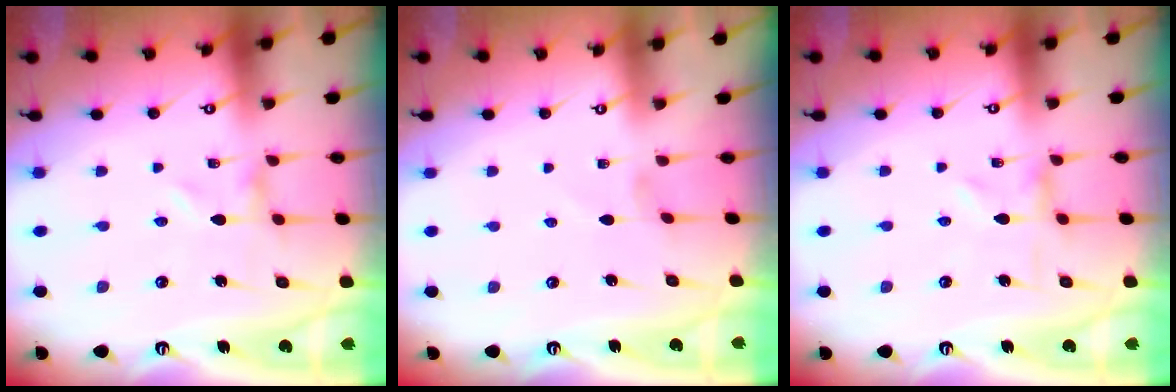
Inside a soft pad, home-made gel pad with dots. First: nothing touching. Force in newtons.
{"total": 0.6, "press": 0.6, "slide": 0.2}
{"total": 0.9, "press": 0.9, "slide": 0.2}